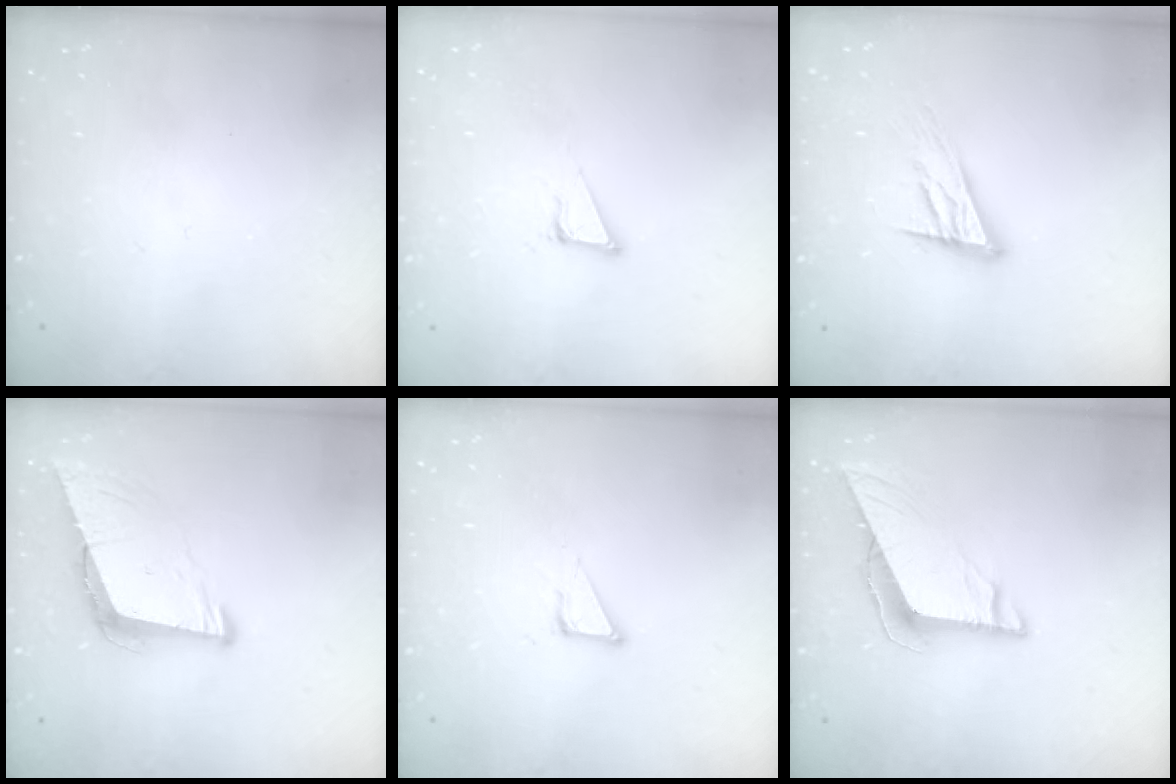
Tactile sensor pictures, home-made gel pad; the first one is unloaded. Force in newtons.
{"total": 3.9, "press": 3.9, "slide": 0.2}
{"total": 15.2, "press": 15.0, "slide": 2.7}
{"total": 8.8, "press": 7.9, "slide": 3.8}
{"total": 1.9, "press": 1.9, "slide": 0.1}
{"total": 8.5, "press": 8.5, "slide": 0.3}